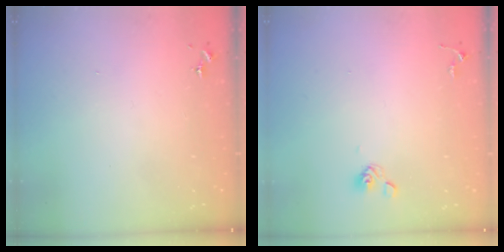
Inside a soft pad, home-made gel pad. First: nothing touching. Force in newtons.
{"total": 5.7, "press": 5.3, "slide": 2.1}